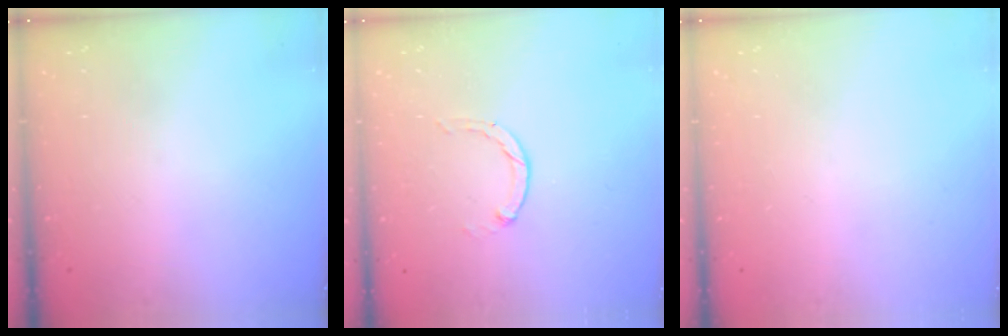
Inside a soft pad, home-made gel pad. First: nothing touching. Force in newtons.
{"total": 0.8, "press": 0.7, "slide": 0.2}
{"total": 0.0}